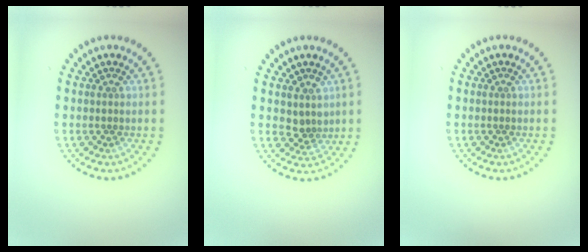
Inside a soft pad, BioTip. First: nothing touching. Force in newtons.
{"total": 1.9, "press": 1.5, "slide": 1.2}
{"total": 0.0}